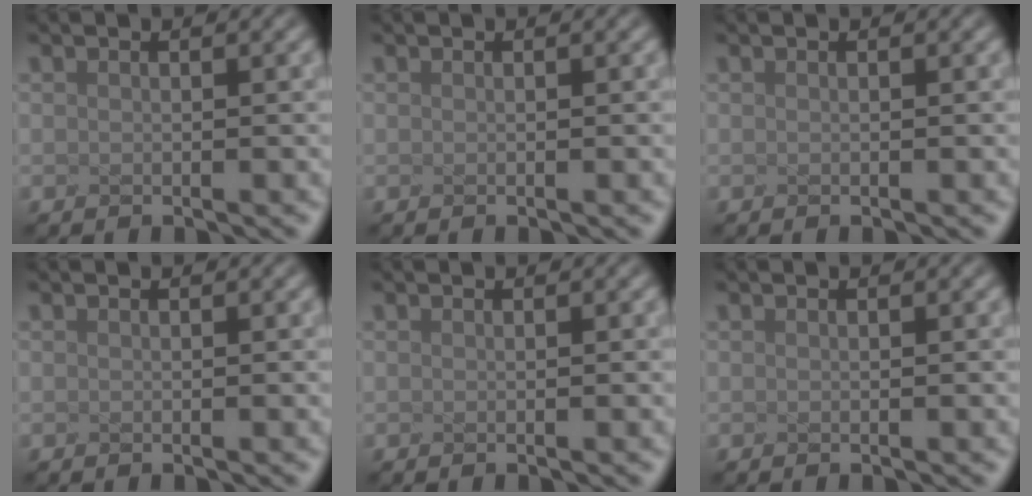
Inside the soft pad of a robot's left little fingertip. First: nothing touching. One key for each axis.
{"total": 0.0}
{"total": 0.0}
{"total": 0.0}
{"total": 0.0}
{"total": 0.0}